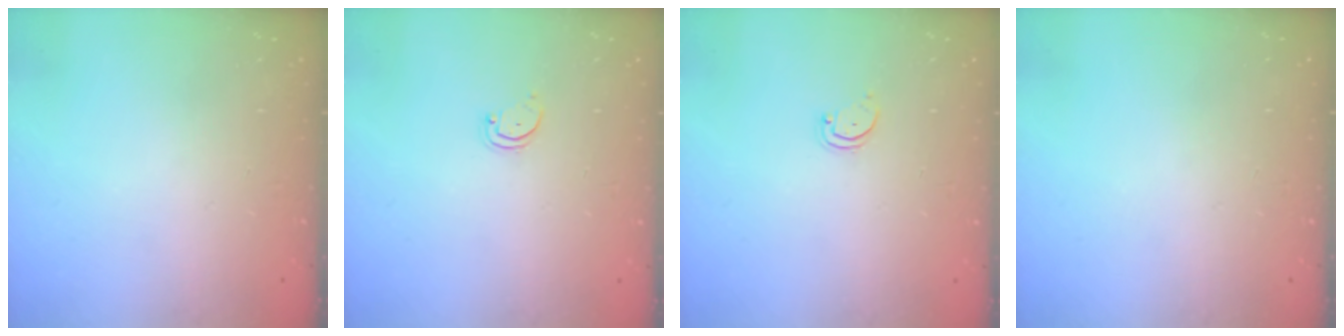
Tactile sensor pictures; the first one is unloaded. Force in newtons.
{"total": 1.5, "press": 1.5, "slide": 0.1}
{"total": 1.5, "press": 1.5, "slide": 0.1}
{"total": 0.0}